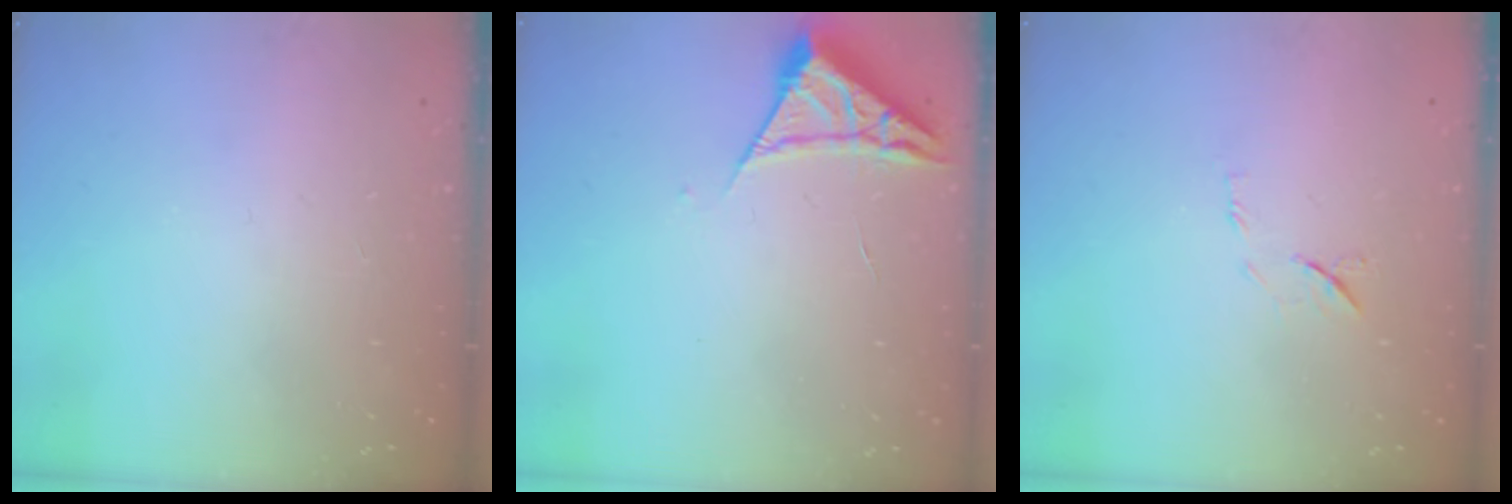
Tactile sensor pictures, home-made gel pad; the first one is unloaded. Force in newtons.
{"total": 4.2, "press": 4.2, "slide": 0.5}
{"total": 6.8, "press": 6.7, "slide": 0.8}